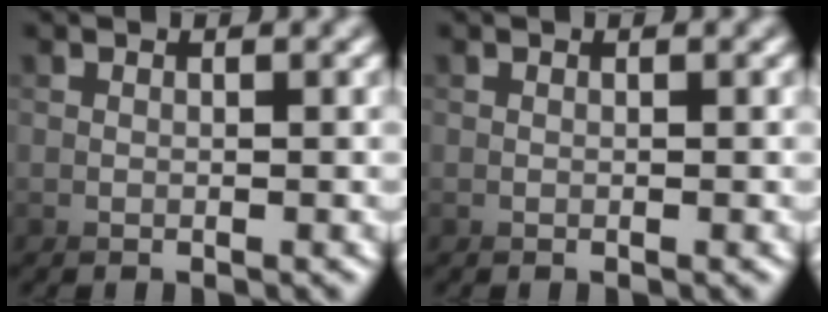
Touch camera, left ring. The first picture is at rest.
{"total": 0.0}